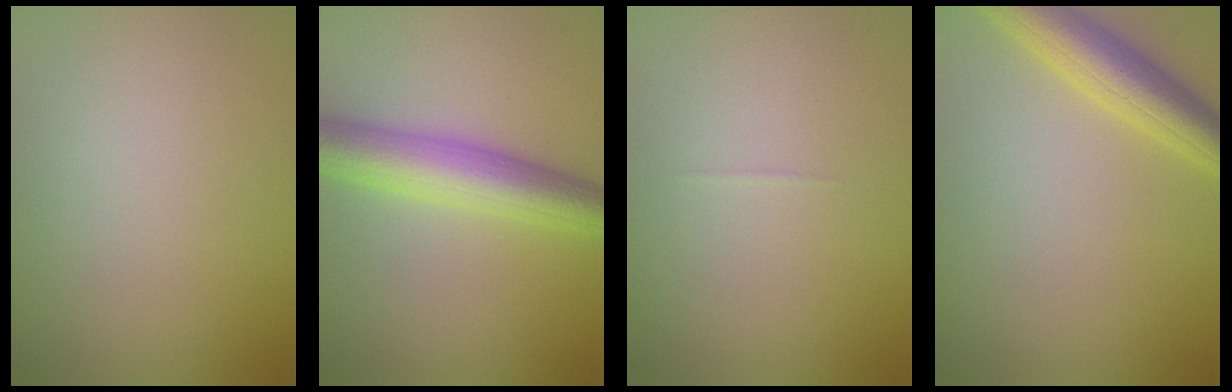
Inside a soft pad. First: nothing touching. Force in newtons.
{"total": 6.3, "press": 6.3, "slide": 0.0}
{"total": 0.0}
{"total": 5.0, "press": 5.0, "slide": 0.2}